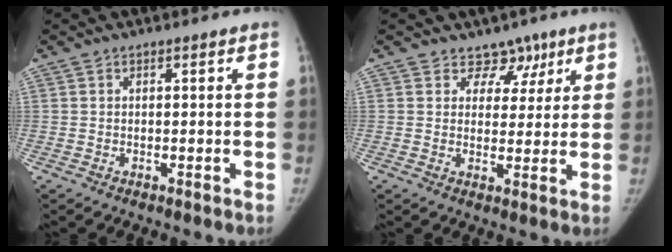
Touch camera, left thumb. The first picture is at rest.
{"total": 5.3, "force": [3.5, 4.0, 0.6], "torque": [0.036, -0.016, 0.050]}